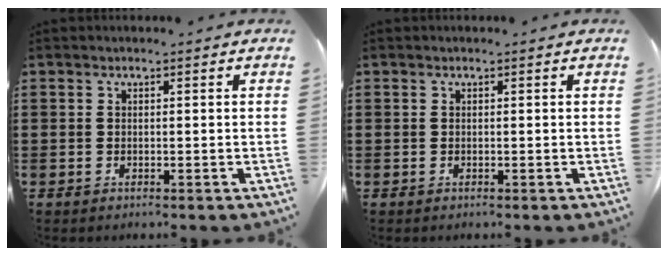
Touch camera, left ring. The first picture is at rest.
{"total": 0.0}